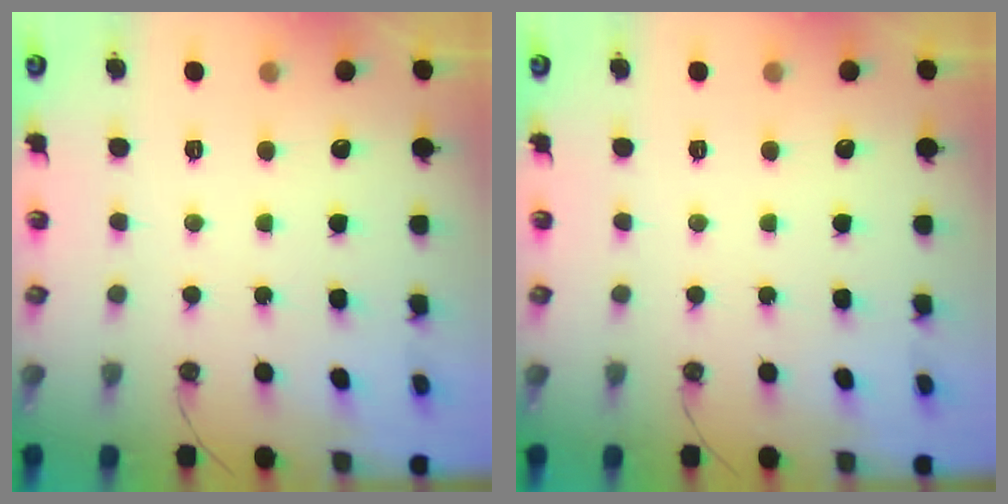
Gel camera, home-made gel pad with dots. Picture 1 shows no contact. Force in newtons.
{"total": 0.0}